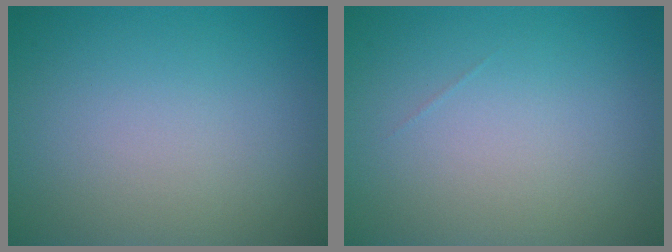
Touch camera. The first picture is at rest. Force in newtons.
{"total": 0.0}